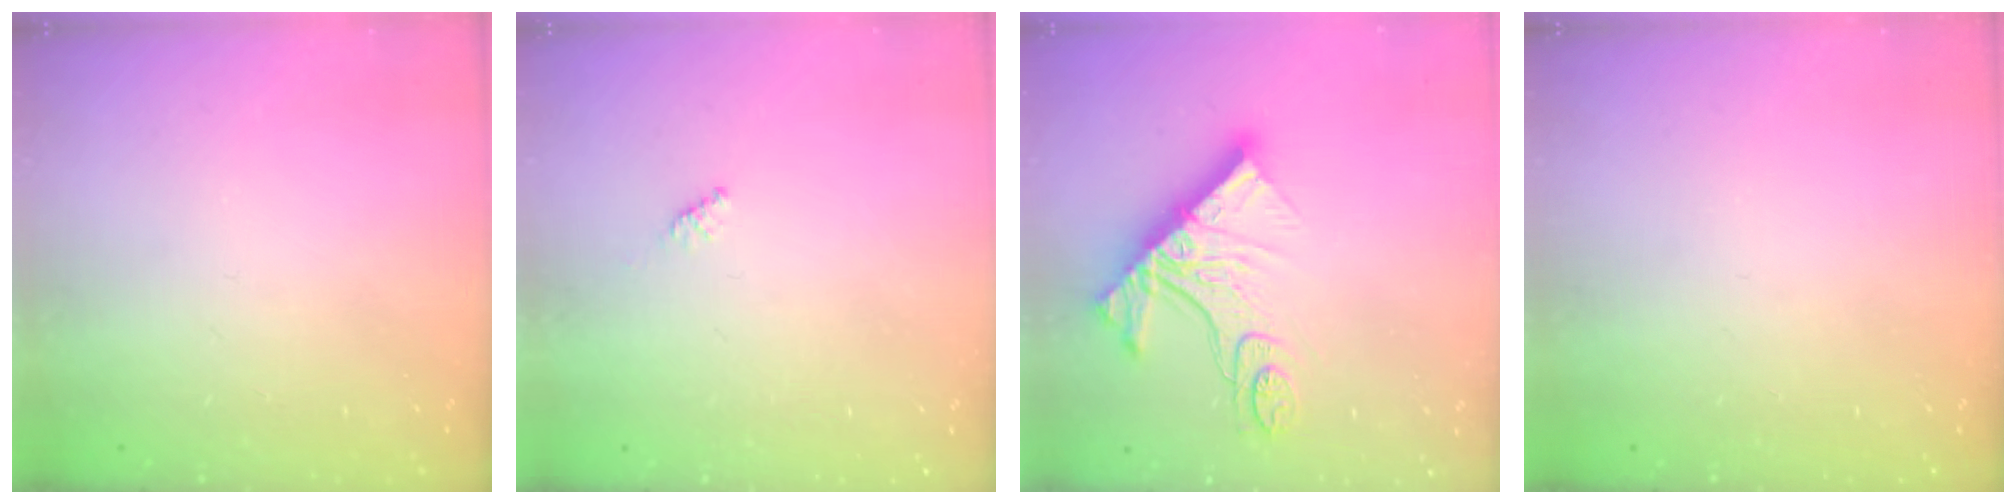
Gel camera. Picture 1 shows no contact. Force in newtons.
{"total": 1.6, "press": 1.5, "slide": 0.4}
{"total": 15.2, "press": 15.2, "slide": 1.3}
{"total": 0.0}